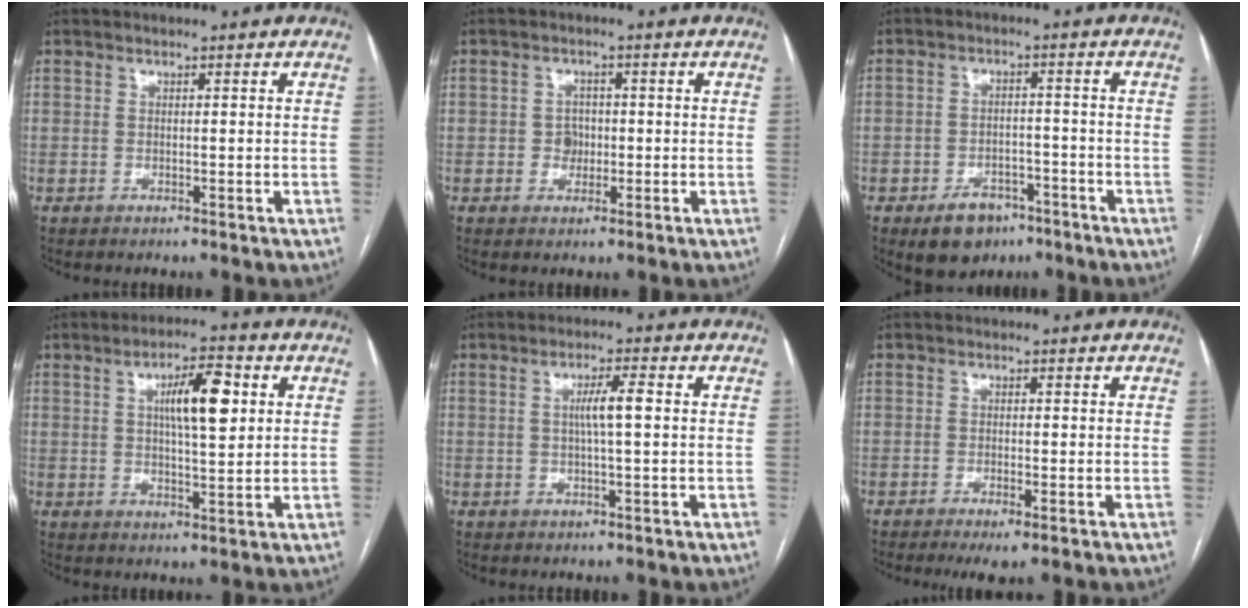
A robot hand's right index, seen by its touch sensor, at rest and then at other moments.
{"total": 2.6, "force": [-0.2, 2.2, 1.3], "torque": [-0.012, 0.005, -0.003]}
{"total": 6.6, "force": [-4.2, 4.2, 2.8], "torque": [-0.046, 0.005, -0.056]}
{"total": 8.2, "force": [2.3, 1.9, 7.6], "torque": [-0.128, 0.012, 0.039]}
{"total": 3.8, "force": [0.4, 0.1, 3.7], "torque": [-0.070, 0.001, 0.006]}
{"total": 3.0, "force": [-1.8, 0.4, 2.4], "torque": [-0.037, -0.008, -0.027]}